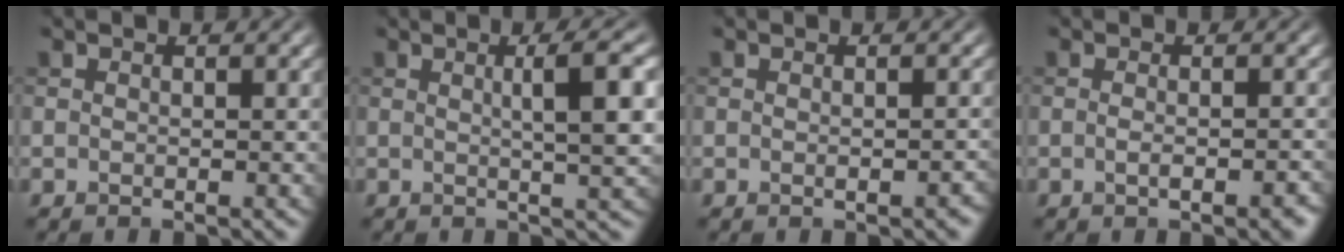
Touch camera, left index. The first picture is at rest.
{"total": 5.3, "force": [1.0, 1.2, 5.1], "torque": [-0.059, 0.009, 0.011]}
{"total": 1.0, "force": [-0.3, 0.3, 0.9], "torque": [-0.013, -0.002, -0.003]}
{"total": 2.9, "force": [-0.7, 1.0, 2.6], "torque": [-0.026, 0.001, -0.008]}